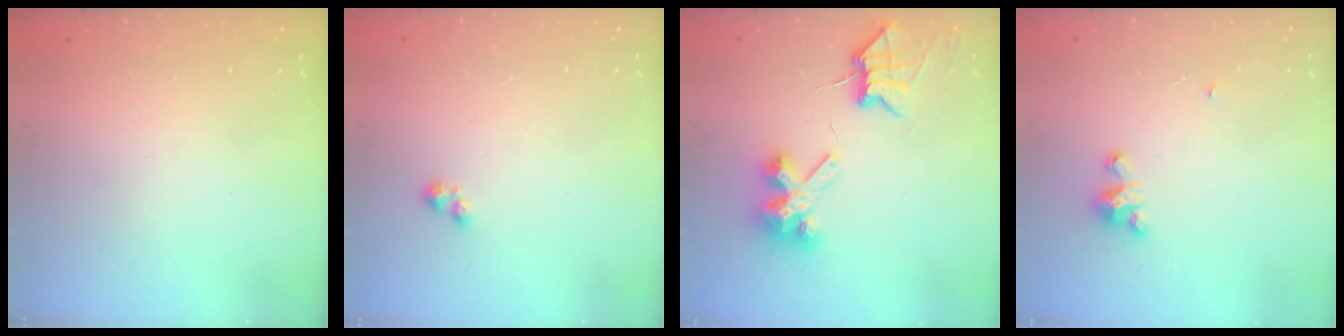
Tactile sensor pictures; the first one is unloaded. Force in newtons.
{"total": 2.0, "press": 2.0, "slide": 0.2}
{"total": 7.9, "press": 7.8, "slide": 0.6}
{"total": 3.2, "press": 3.2, "slide": 0.1}